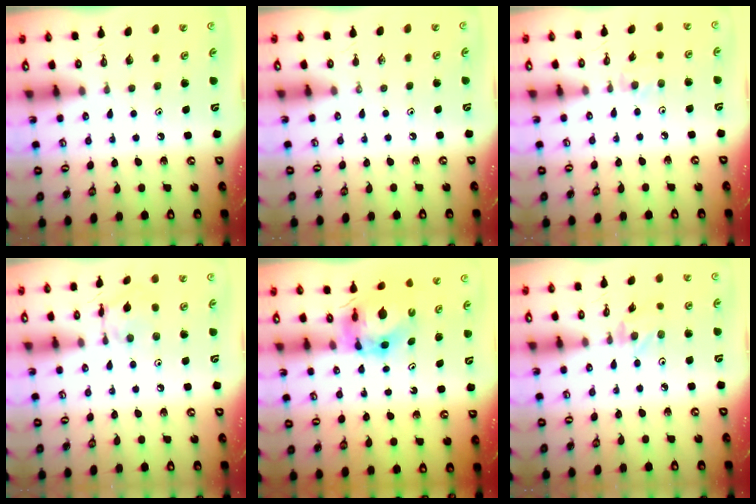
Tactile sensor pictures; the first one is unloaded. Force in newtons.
{"total": 0.0}
{"total": 2.3, "press": 2.3, "slide": 0.4}
{"total": 9.8, "press": 9.8, "slide": 0.6}
{"total": 6.3, "press": 6.3, "slide": 0.6}
{"total": 0.5, "press": 0.5, "slide": 0.1}